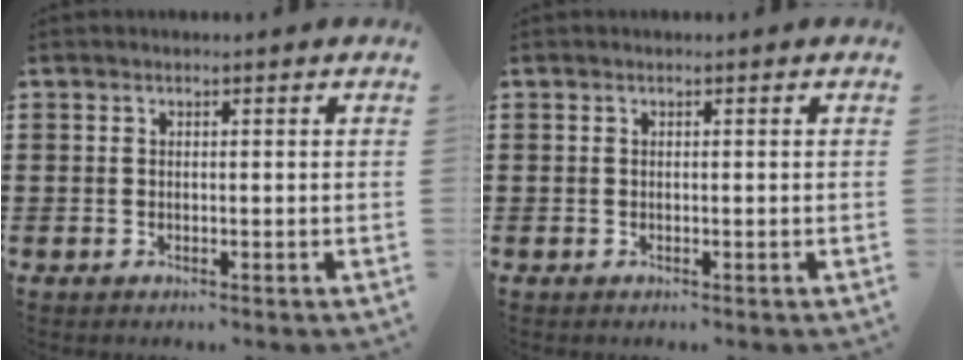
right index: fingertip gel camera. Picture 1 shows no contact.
{"total": 0.0}